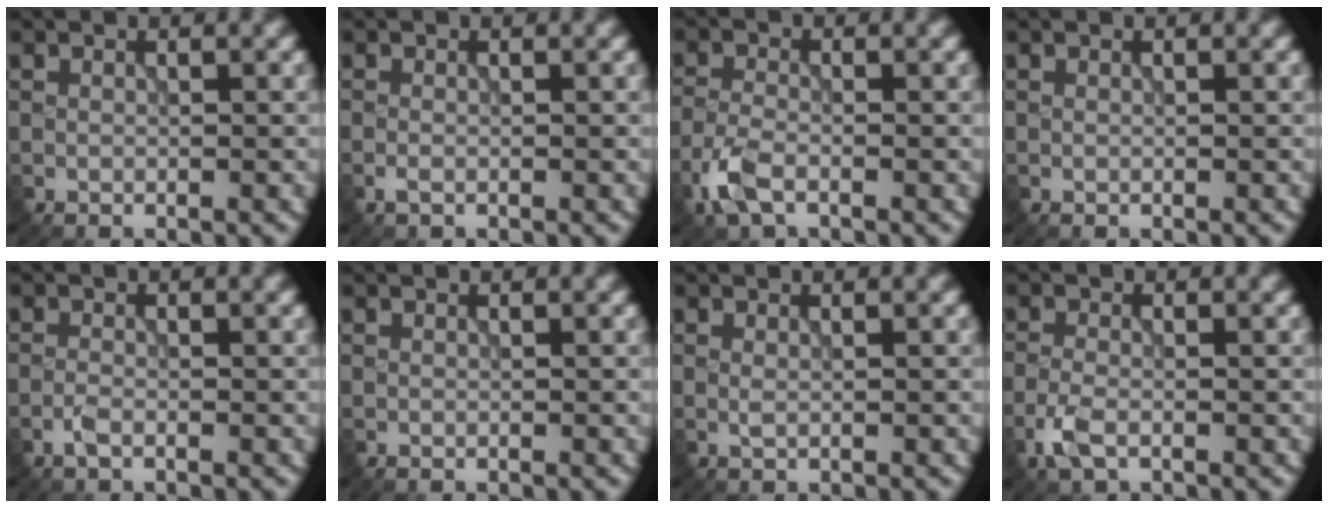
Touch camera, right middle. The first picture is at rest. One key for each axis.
{"total": 0.9, "fx": -0.5, "fy": 0.3, "fz": 0.6, "tx": -0.017, "ty": -0.001, "tz": -0.013}
{"total": 3.2, "fx": -2.0, "fy": 1.4, "fz": 2.1, "tx": -0.055, "ty": -0.003, "tz": -0.050}
{"total": 0.0}
{"total": 1.0, "fx": -0.7, "fy": 0.3, "fz": 0.7, "tx": -0.017, "ty": 0.002, "tz": -0.018}
{"total": 0.0}
{"total": 0.5, "fx": 0.1, "fy": 0.2, "fz": 0.5, "tx": -0.012, "ty": -0.001, "tz": 0.001}
{"total": 2.5, "fx": -1.5, "fy": 1.1, "fz": 1.8, "tx": -0.047, "ty": -0.003, "tz": -0.037}